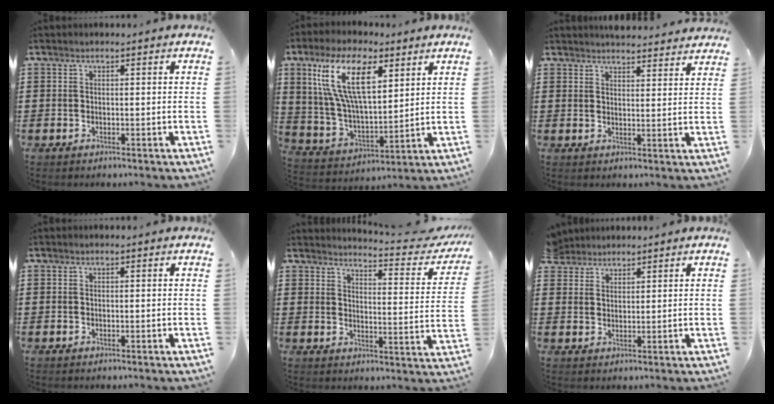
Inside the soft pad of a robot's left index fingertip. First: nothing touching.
{"total": 14.2, "force": [7.2, 5.9, 10.7], "torque": [-0.233, -0.002, 0.132]}
{"total": 3.6, "force": [3.6, 0.0, 0.2], "torque": [-0.006, -0.017, 0.065]}
{"total": 0.0}
{"total": 3.5, "force": [3.2, -0.4, 1.4], "torque": [-0.031, -0.035, 0.043]}
{"total": 2.4, "force": [2.2, 0.7, -0.4], "torque": [0.000, 0.003, 0.044]}